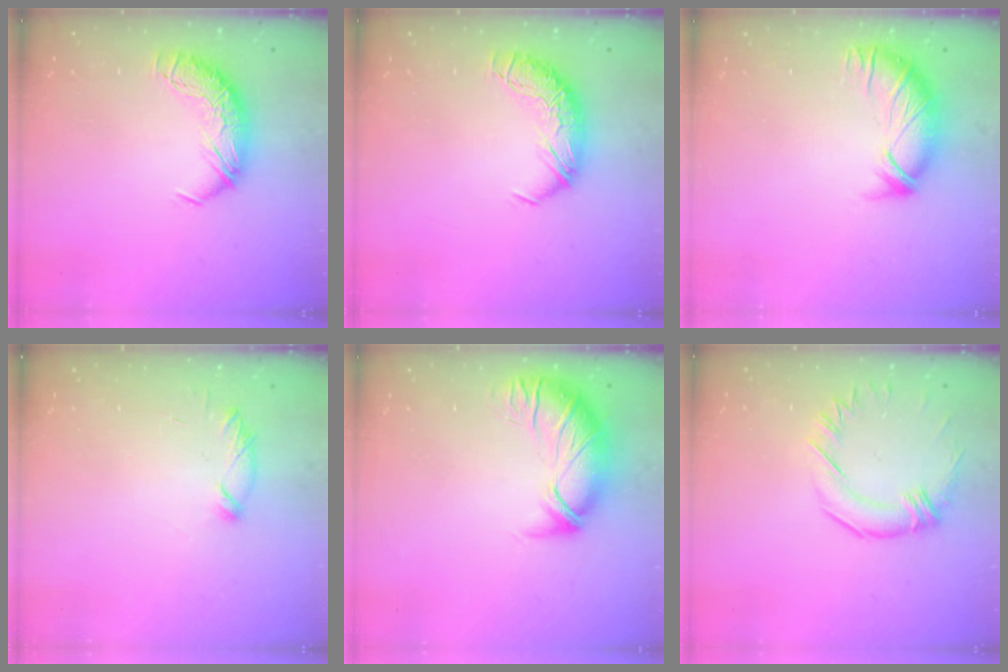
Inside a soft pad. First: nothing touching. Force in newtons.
{"total": 0.0}
{"total": 2.9, "press": 2.6, "slide": 1.4}
{"total": 6.4, "press": 6.4, "slide": 1.0}
{"total": 2.7, "press": 1.2, "slide": 2.5}
{"total": 0.9, "press": 0.1, "slide": 0.9}